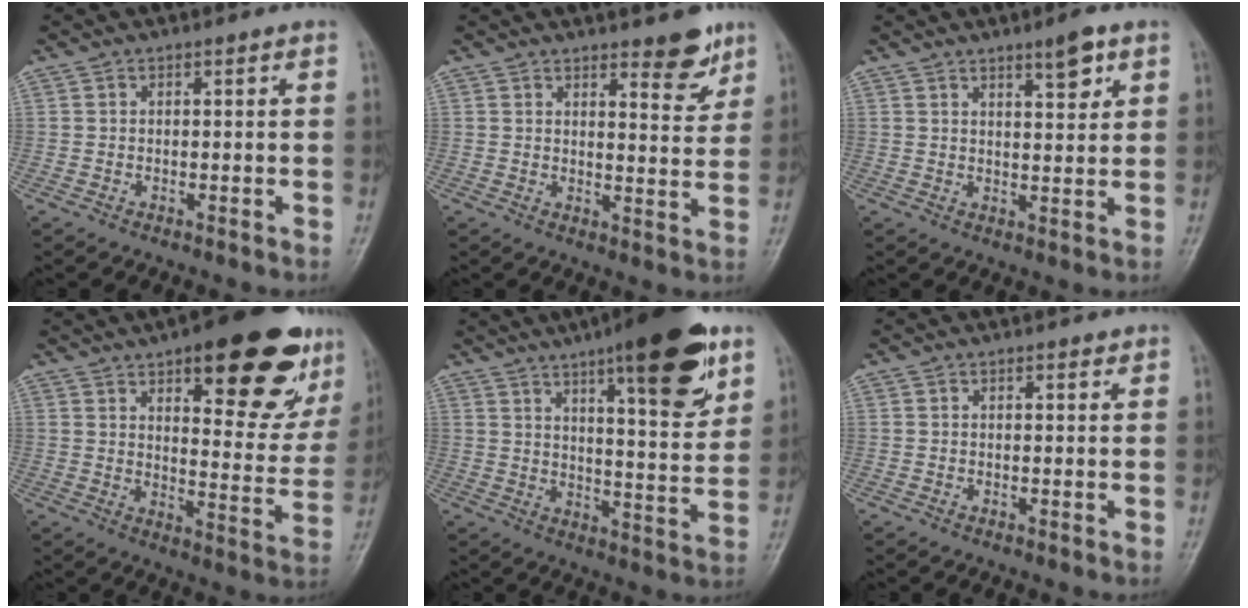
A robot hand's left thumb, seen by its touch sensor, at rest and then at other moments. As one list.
[{"total": 6.4, "force": [4.6, 2.1, 4.0], "torque": [-0.031, -0.034, 0.059]}, {"total": 5.1, "force": [3.1, 1.4, 3.8], "torque": [-0.047, -0.020, 0.047]}, {"total": 24.3, "force": [13.6, 8.5, 18.2], "torque": [-0.195, -0.044, 0.187]}, {"total": 19.6, "force": [11.3, 5.0, 15.3], "torque": [-0.193, -0.051, 0.165]}, {"total": 1.0, "force": [0.7, 0.5, 0.6], "torque": [-0.006, -0.003, 0.008]}]